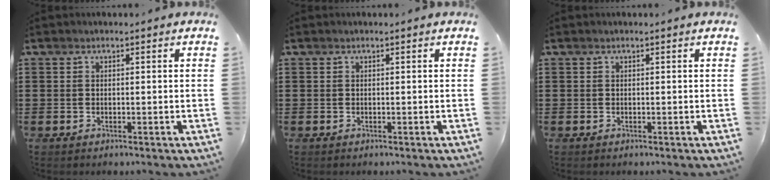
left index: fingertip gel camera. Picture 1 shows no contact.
{"total": 0.0}
{"total": 0.0}